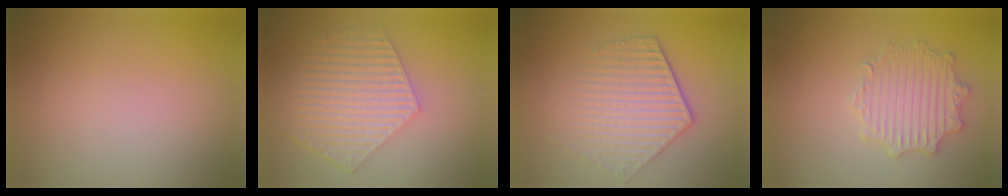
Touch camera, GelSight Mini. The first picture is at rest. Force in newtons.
{"total": 5.8, "press": 4.4, "slide": 3.8}
{"total": 4.6, "press": 3.8, "slide": 2.6}
{"total": 3.5, "press": 3.4, "slide": 0.9}